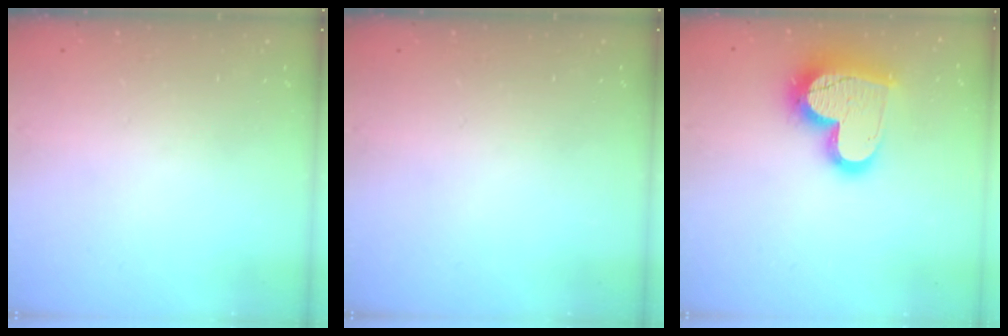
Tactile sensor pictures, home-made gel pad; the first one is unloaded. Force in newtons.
{"total": 0.0}
{"total": 19.6, "press": 19.6, "slide": 1.8}